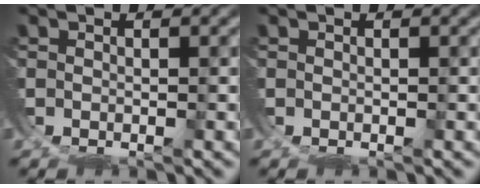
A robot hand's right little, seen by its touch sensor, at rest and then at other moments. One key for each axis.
{"total": 0.0}